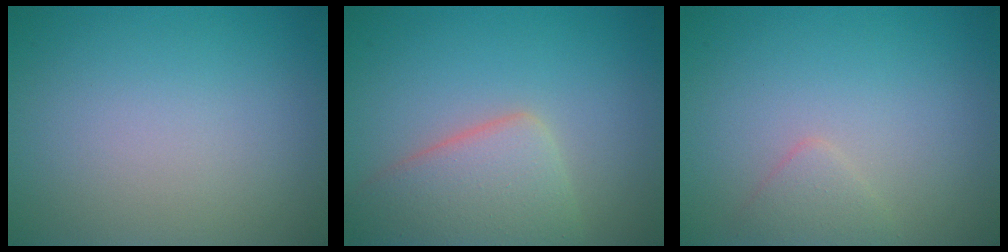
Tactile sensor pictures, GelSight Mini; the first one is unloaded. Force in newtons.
{"total": 5.4, "press": 5.4, "slide": 0.4}
{"total": 1.4, "press": 1.4, "slide": 0.1}